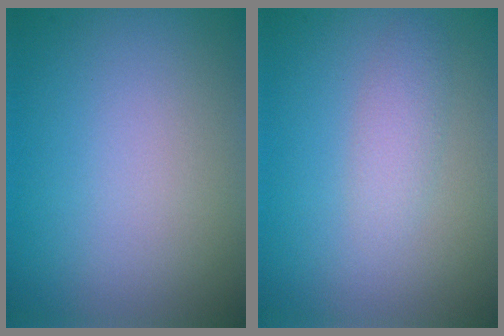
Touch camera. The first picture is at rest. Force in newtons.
{"total": 1.7, "press": 1.7, "slide": 0.1}